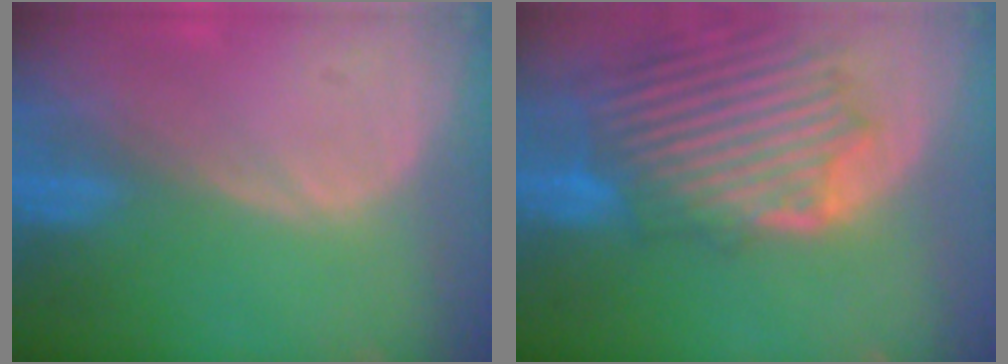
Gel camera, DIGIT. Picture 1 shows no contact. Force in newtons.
{"total": 12.0, "press": 11.3, "slide": 4.1}